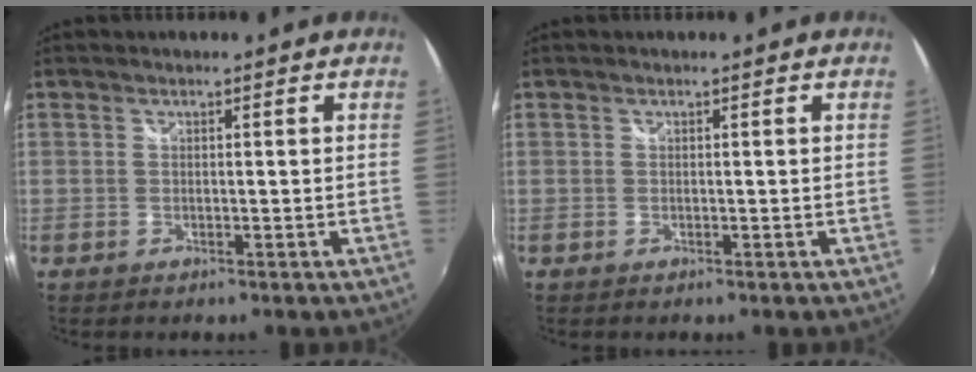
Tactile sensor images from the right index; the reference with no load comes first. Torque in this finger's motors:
{"motor_torque": [0.00, 0.00, 0.00, 0.00]}